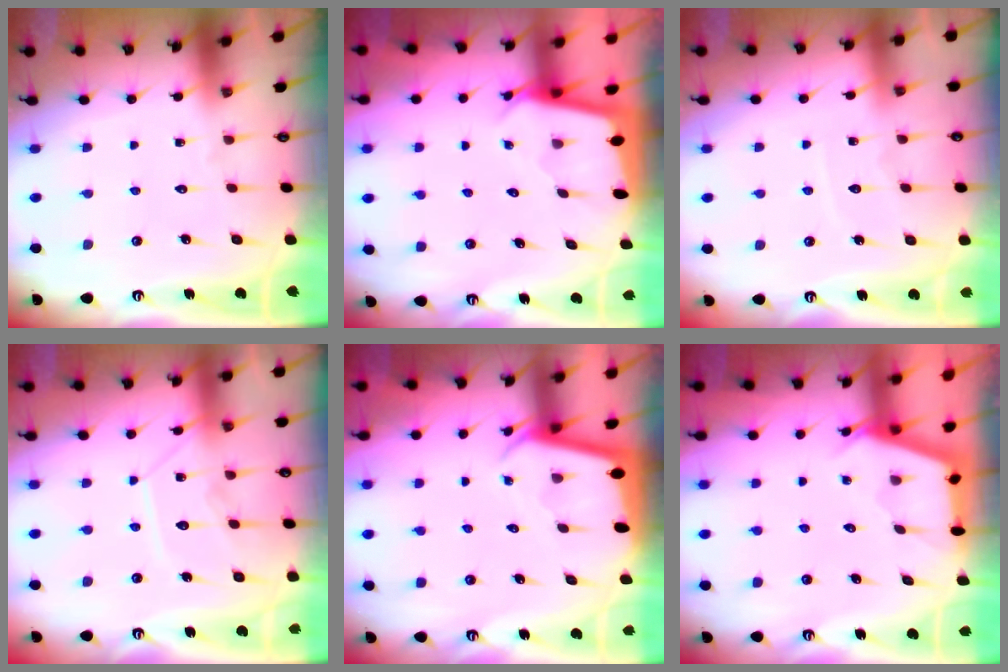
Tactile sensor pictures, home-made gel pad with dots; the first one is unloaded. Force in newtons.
{"total": 2.4, "press": 2.4, "slide": 0.1}
{"total": 5.2, "press": 5.2, "slide": 0.2}
{"total": 11.3, "press": 11.3, "slide": 0.9}
{"total": 2.0, "press": 2.0, "slide": 0.1}
{"total": 2.6, "press": 2.6, "slide": 0.3}